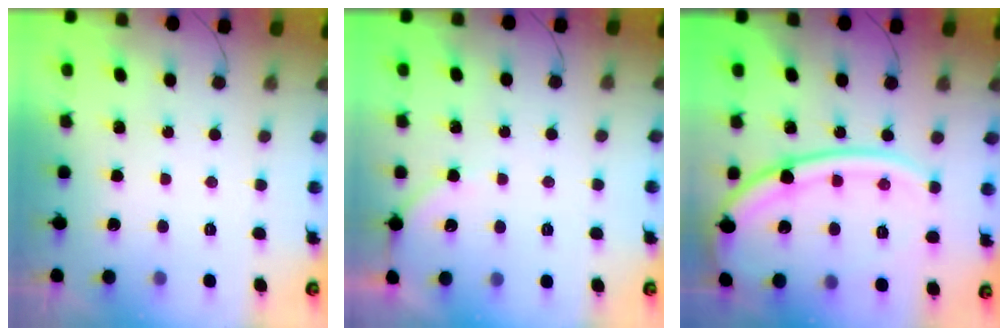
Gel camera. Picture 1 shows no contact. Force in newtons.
{"total": 2.8, "press": 2.8, "slide": 0.4}
{"total": 18.9, "press": 18.8, "slide": 1.9}